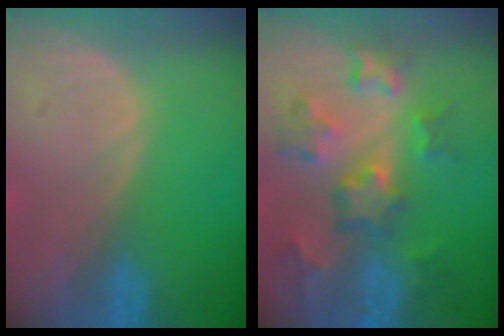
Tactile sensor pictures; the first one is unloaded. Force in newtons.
{"total": 8.6, "press": 7.8, "slide": 3.8}